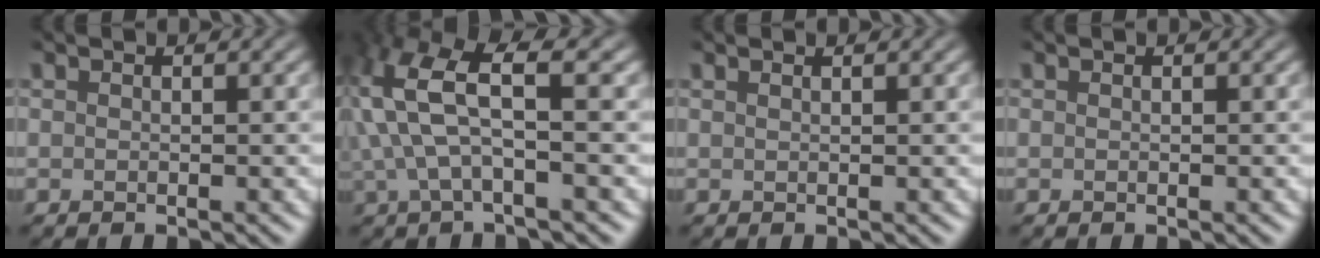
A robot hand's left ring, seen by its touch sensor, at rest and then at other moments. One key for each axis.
{"total": 6.9, "fx": 1.6, "fy": 2.3, "fz": 6.3, "tx": -0.147, "ty": 0.013, "tz": 0.028}
{"total": 0.8, "fx": 0.6, "fy": 0.2, "fz": 0.4, "tx": -0.004, "ty": -0.003, "tz": 0.002}
{"total": 0.0}